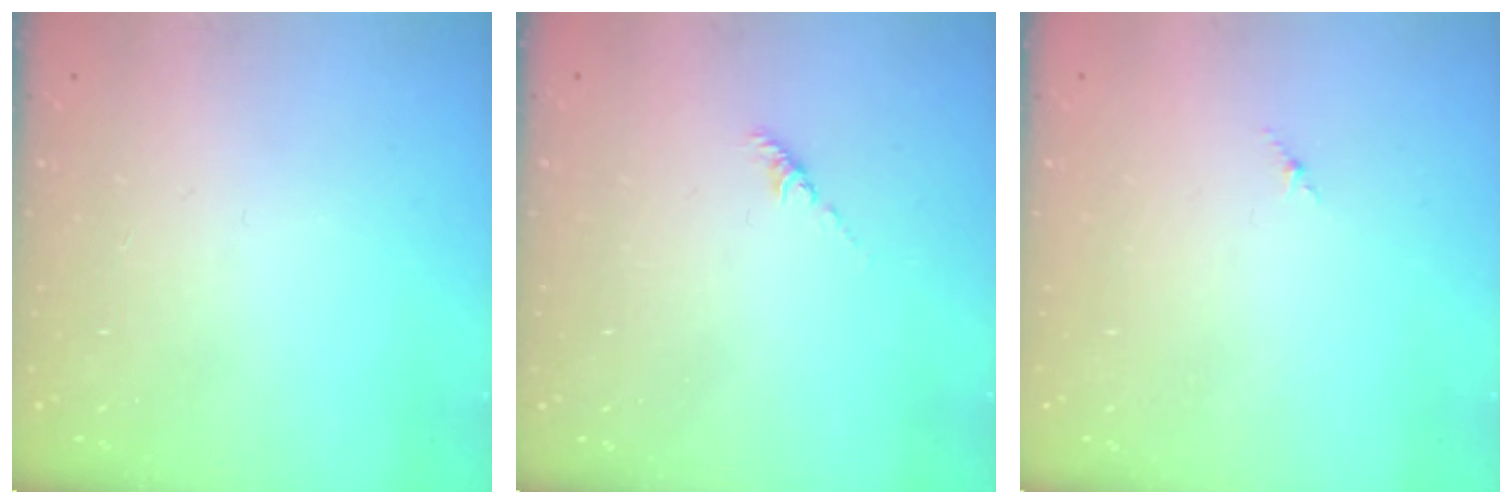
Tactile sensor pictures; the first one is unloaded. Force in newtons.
{"total": 1.2, "press": 1.1, "slide": 0.5}
{"total": 1.8, "press": 1.7, "slide": 0.6}